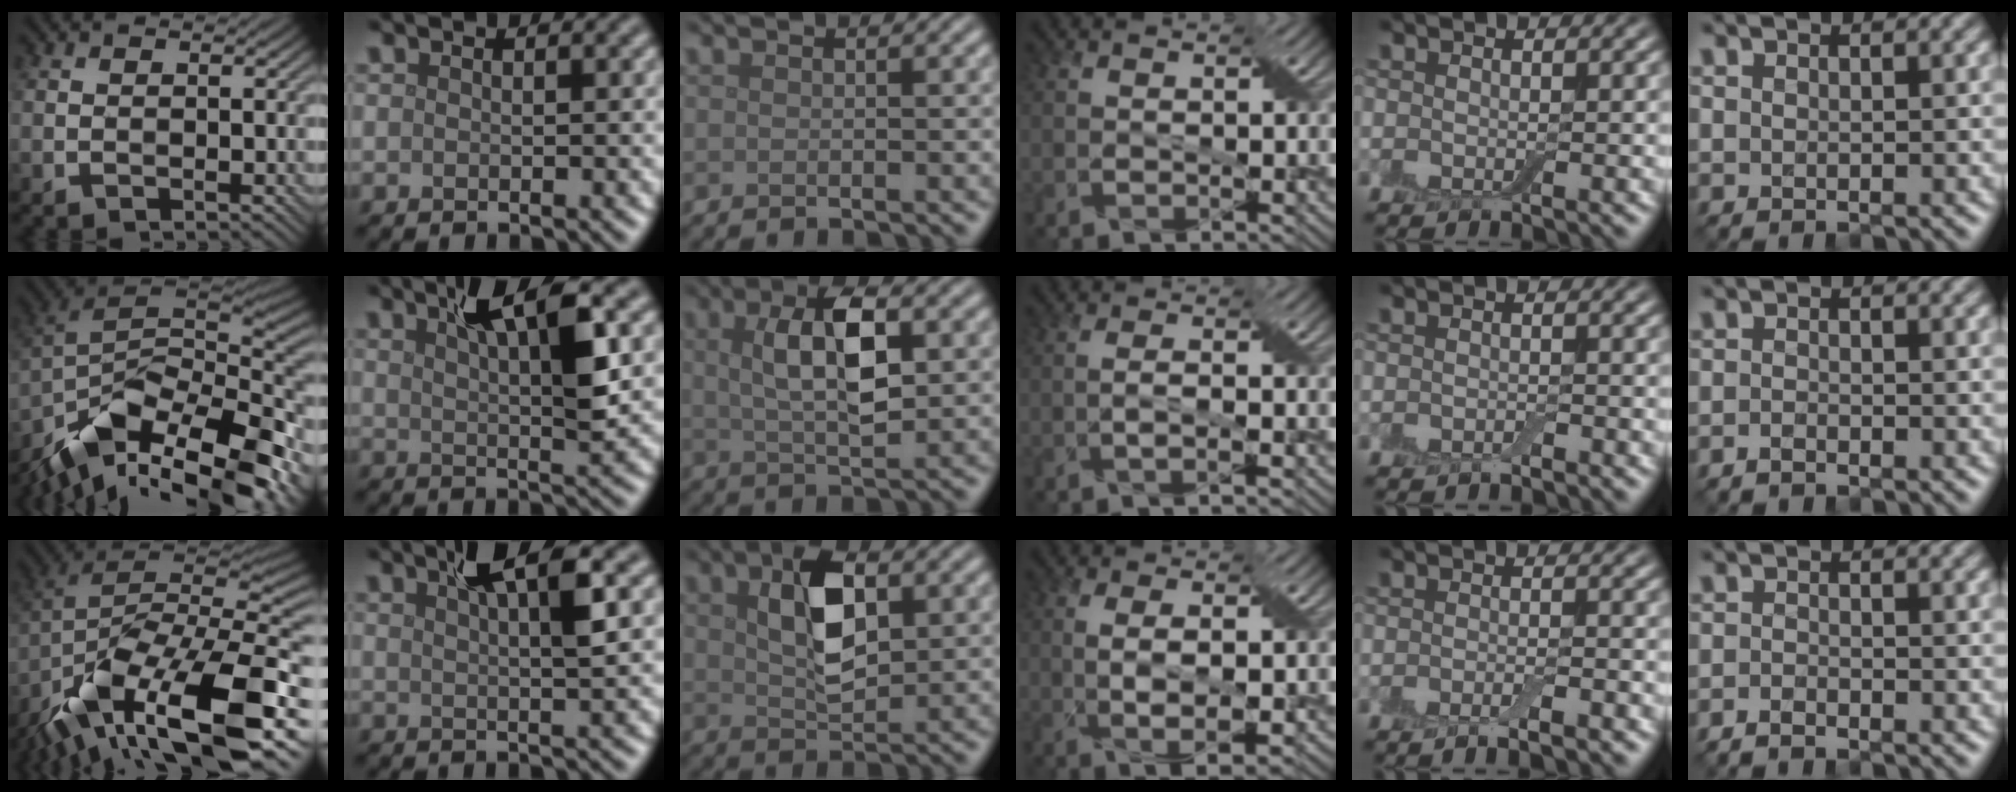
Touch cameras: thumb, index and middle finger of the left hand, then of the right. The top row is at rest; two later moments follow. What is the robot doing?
{"motion": "wrap", "object": "bandage"}